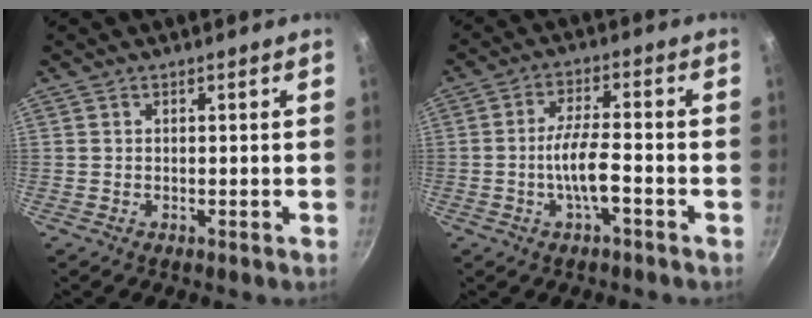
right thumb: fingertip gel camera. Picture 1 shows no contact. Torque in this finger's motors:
{"motor_torque": [2.95, 0.70, 1.51, -1.26, 0.64]}